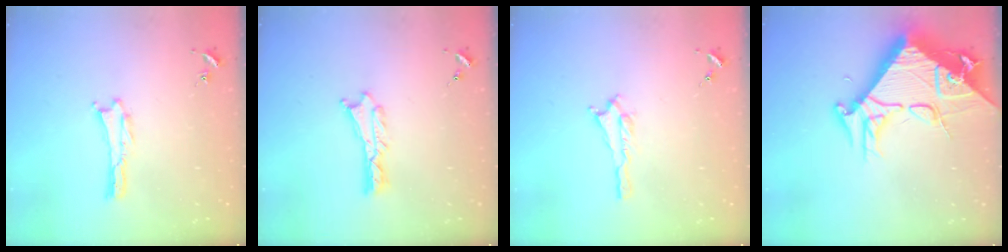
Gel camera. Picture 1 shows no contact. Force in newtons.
{"total": 0.7, "press": 0.6, "slide": 0.2}
{"total": 1.4, "press": 1.4, "slide": 0.2}
{"total": 17.0, "press": 16.9, "slide": 1.6}